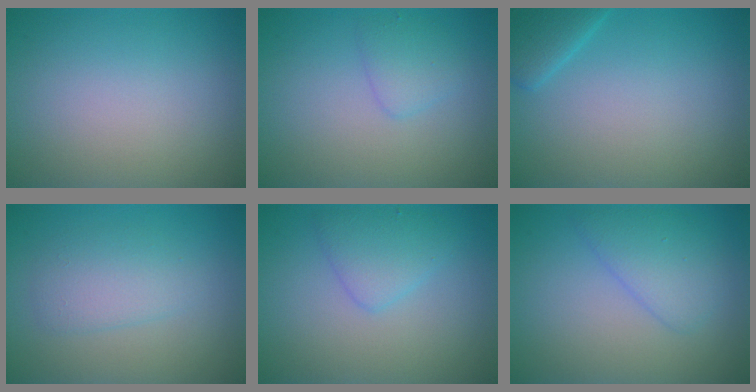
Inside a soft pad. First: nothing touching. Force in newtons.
{"total": 1.7, "press": 1.7, "slide": 0.2}
{"total": 2.3, "press": 2.3, "slide": 0.2}
{"total": 2.5, "press": 2.5, "slide": 0.1}
{"total": 2.5, "press": 2.5, "slide": 0.1}
{"total": 3.0, "press": 3.0, "slide": 0.2}